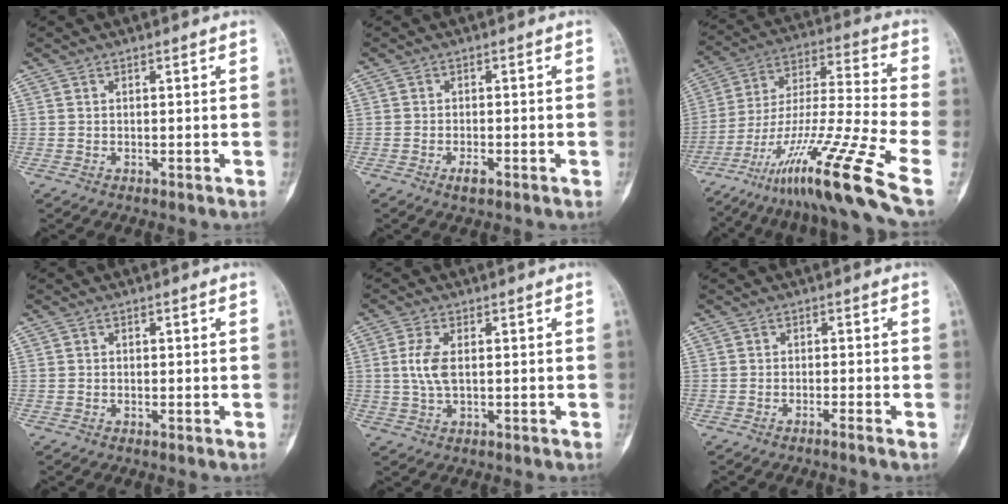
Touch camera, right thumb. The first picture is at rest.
{"total": 2.2, "force": [-1.2, 0.6, 1.8], "torque": [-0.033, 0.002, -0.023]}
{"total": 25.0, "force": [-14.1, 2.4, 20.5], "torque": [-0.370, 0.050, -0.245]}
{"total": 0.0}
{"total": 4.7, "force": [0.4, 2.2, 4.1], "torque": [-0.103, 0.003, 0.009]}
{"total": 1.7, "force": [-1.2, -0.6, 1.0], "torque": [-0.022, 0.010, -0.021]}